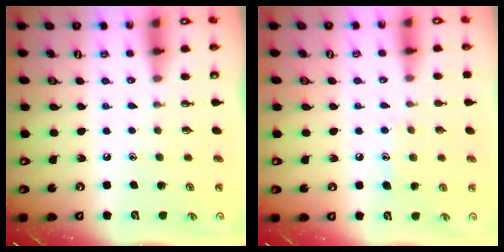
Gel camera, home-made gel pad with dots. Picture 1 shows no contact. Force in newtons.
{"total": 5.7, "press": 5.6, "slide": 0.6}